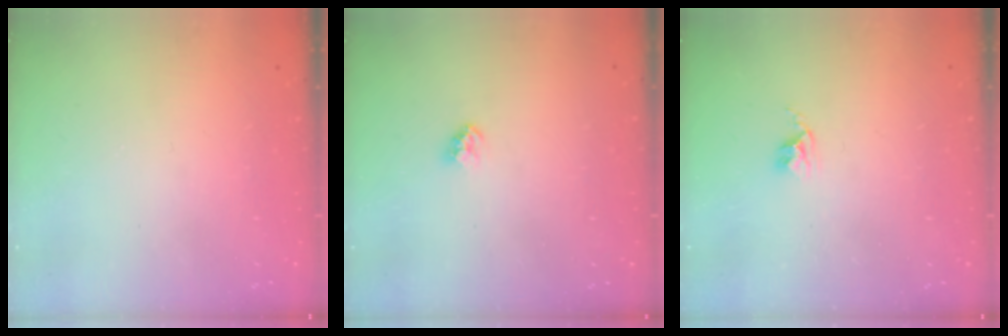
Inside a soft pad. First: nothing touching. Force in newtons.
{"total": 2.4, "press": 2.4, "slide": 0.1}
{"total": 2.4, "press": 2.4, "slide": 0.3}